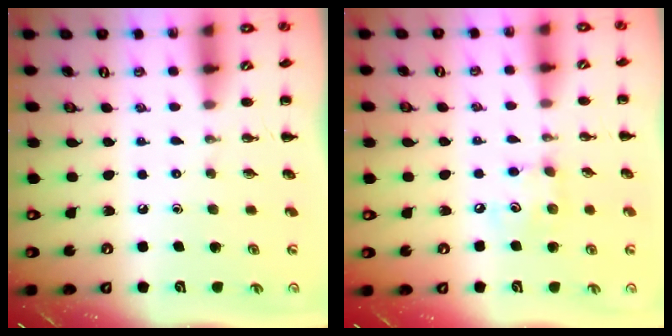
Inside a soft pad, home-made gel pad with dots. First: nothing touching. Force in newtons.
{"total": 5.2, "press": 5.2, "slide": 0.8}